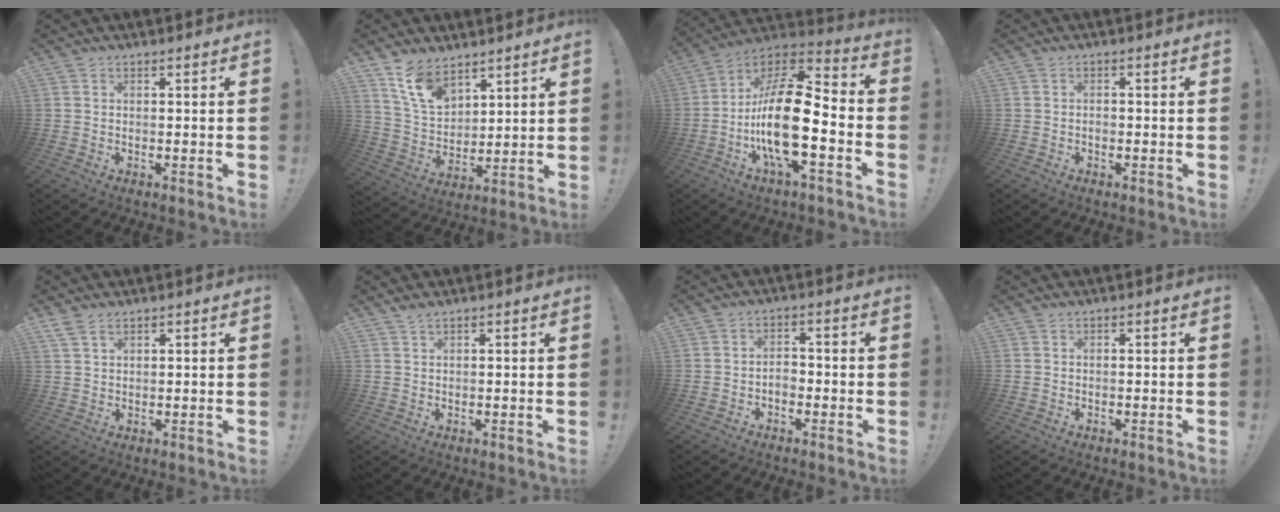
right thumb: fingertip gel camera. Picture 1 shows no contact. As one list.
[{"total": 12.0, "force": [8.7, 6.5, 4.9], "torque": [-0.102, -0.051, 0.172]}, {"total": 22.1, "force": [-4.5, 8.3, 19.9], "torque": [-0.383, 0.018, -0.076]}, {"total": 0.6, "force": [-0.4, 0.4, 0.2], "torque": [-0.004, 0.003, -0.007]}, {"total": 3.5, "force": [2.5, 1.6, 1.8], "torque": [-0.032, -0.011, 0.048]}, {"total": 1.4, "force": [1.2, 0.2, 0.6], "torque": [-0.014, 0.001, 0.023]}, {"total": 3.3, "force": [-1.2, 2.3, 2.0], "torque": [-0.042, 0.002, -0.025]}, {"total": 0.0}]